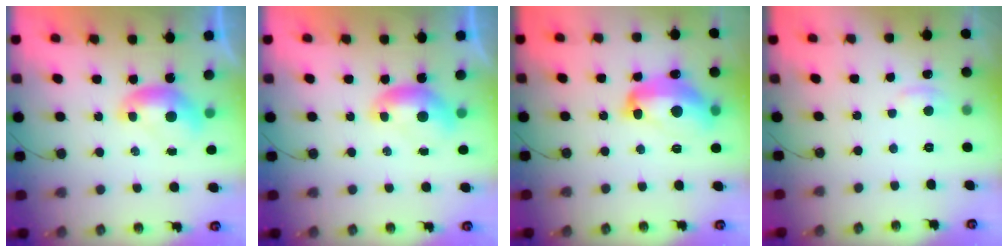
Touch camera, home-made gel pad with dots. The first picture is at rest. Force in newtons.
{"total": 0.0}
{"total": 10.2, "press": 10.2, "slide": 1.0}
{"total": 1.2, "press": 0.9, "slide": 0.7}